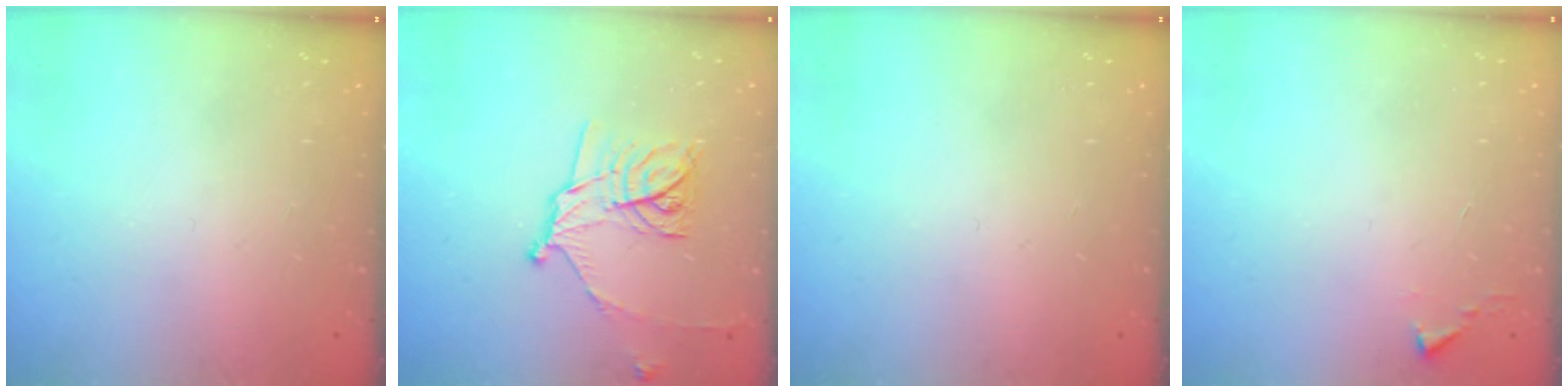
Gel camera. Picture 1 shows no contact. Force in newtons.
{"total": 13.5, "press": 13.5, "slide": 0.1}
{"total": 0.0}
{"total": 1.1, "press": 1.1, "slide": 0.1}